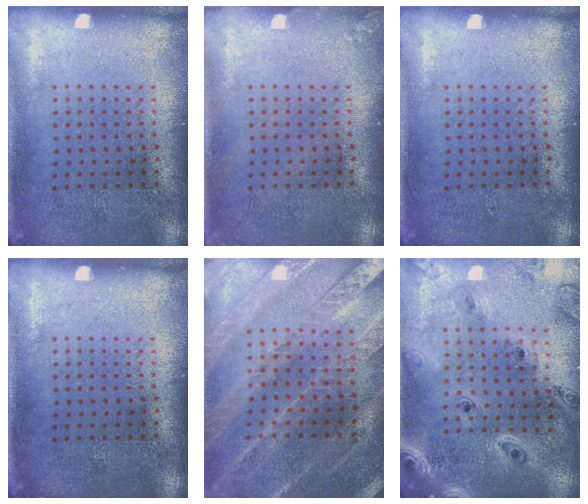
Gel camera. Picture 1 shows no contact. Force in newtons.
{"total": 0.6, "press": 0.6, "slide": 0.0}
{"total": 0.0}
{"total": 0.0}
{"total": 2.4, "press": 2.4, "slide": 0.2}
{"total": 2.0, "press": 1.9, "slide": 0.6}